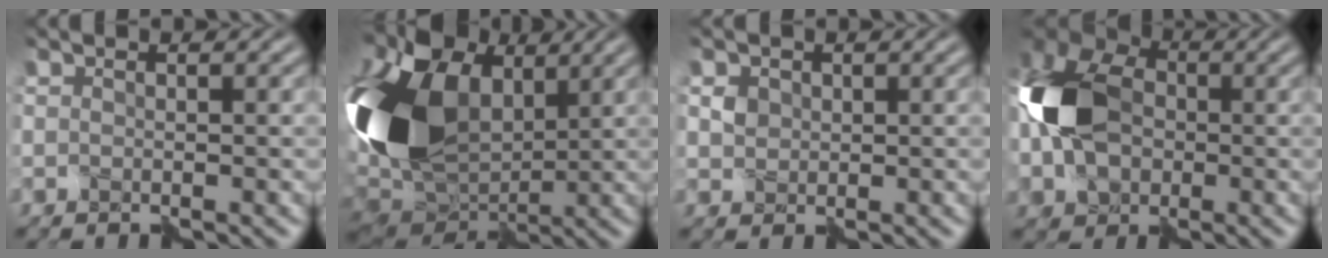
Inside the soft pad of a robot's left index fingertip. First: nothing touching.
{"total": 16.3, "force": [3.5, 10.3, 12.1], "torque": [-0.283, 0.023, 0.054]}
{"total": 2.4, "force": [1.4, 1.8, 0.8], "torque": [-0.037, -0.001, 0.030]}
{"total": 9.8, "force": [-0.9, 6.8, 7.0], "torque": [-0.160, 0.014, -0.026]}